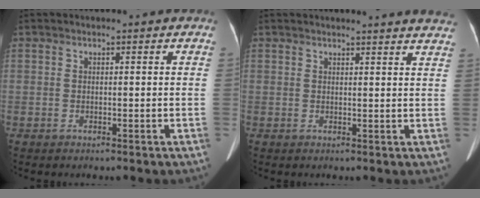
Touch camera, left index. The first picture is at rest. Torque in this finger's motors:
{"motor_torque": [0.91, -1.23, 0.12, 0.05]}